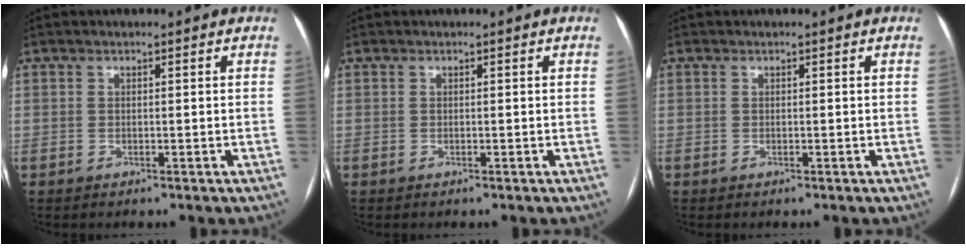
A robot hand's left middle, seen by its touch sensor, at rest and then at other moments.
{"total": 0.0}
{"total": 0.0}